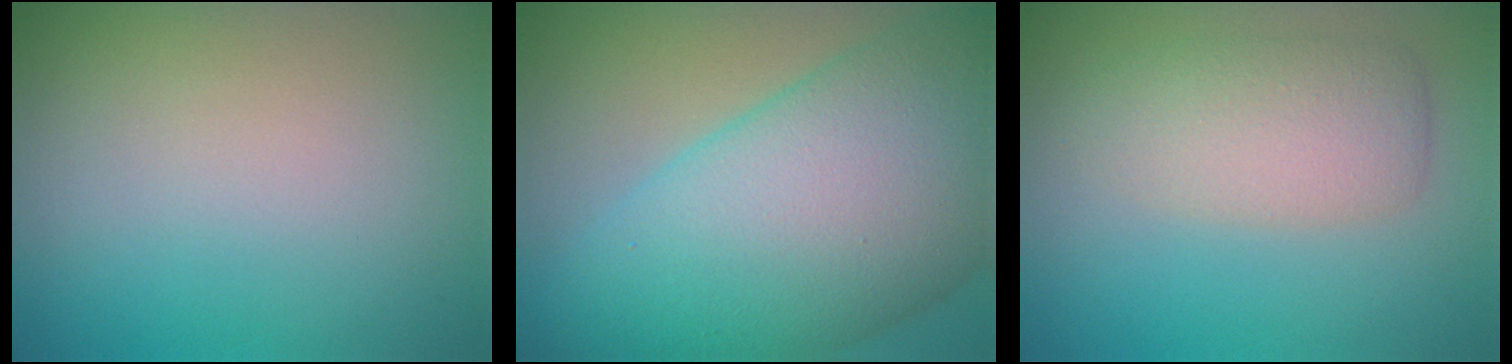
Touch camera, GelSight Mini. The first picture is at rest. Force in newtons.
{"total": 15.1, "press": 15.1, "slide": 0.4}
{"total": 4.0, "press": 4.0, "slide": 0.3}